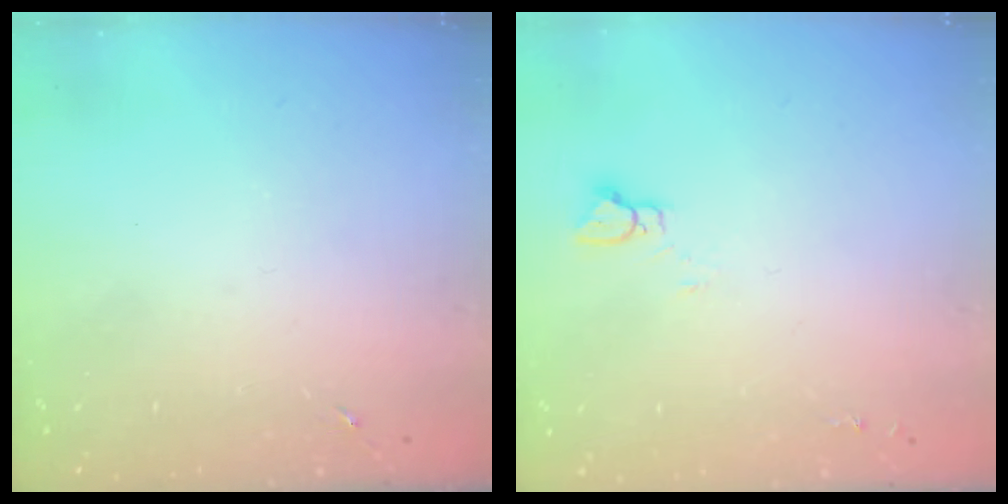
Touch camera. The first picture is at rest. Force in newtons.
{"total": 3.6, "press": 3.6, "slide": 0.3}